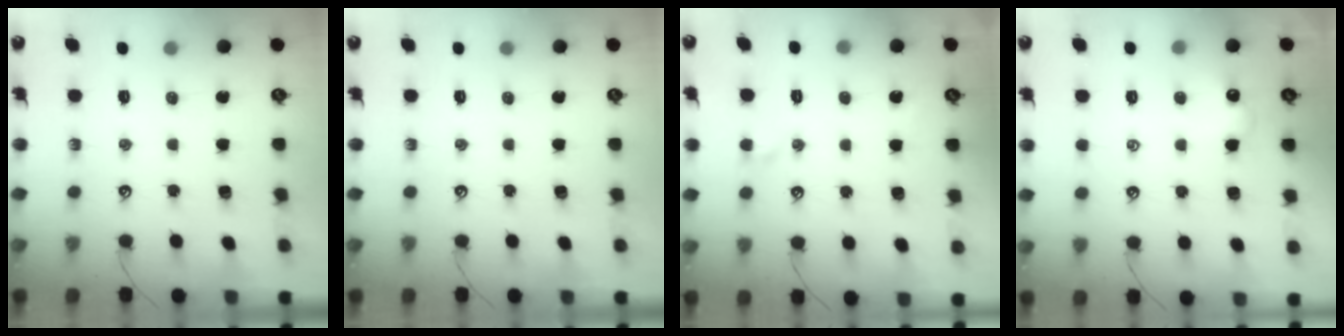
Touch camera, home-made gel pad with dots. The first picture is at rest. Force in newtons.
{"total": 0.0}
{"total": 0.0}
{"total": 1.6, "press": 1.5, "slide": 0.6}